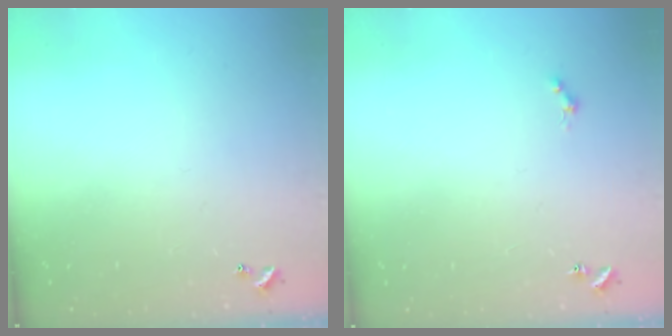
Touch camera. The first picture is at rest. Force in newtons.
{"total": 0.8, "press": 0.6, "slide": 0.4}